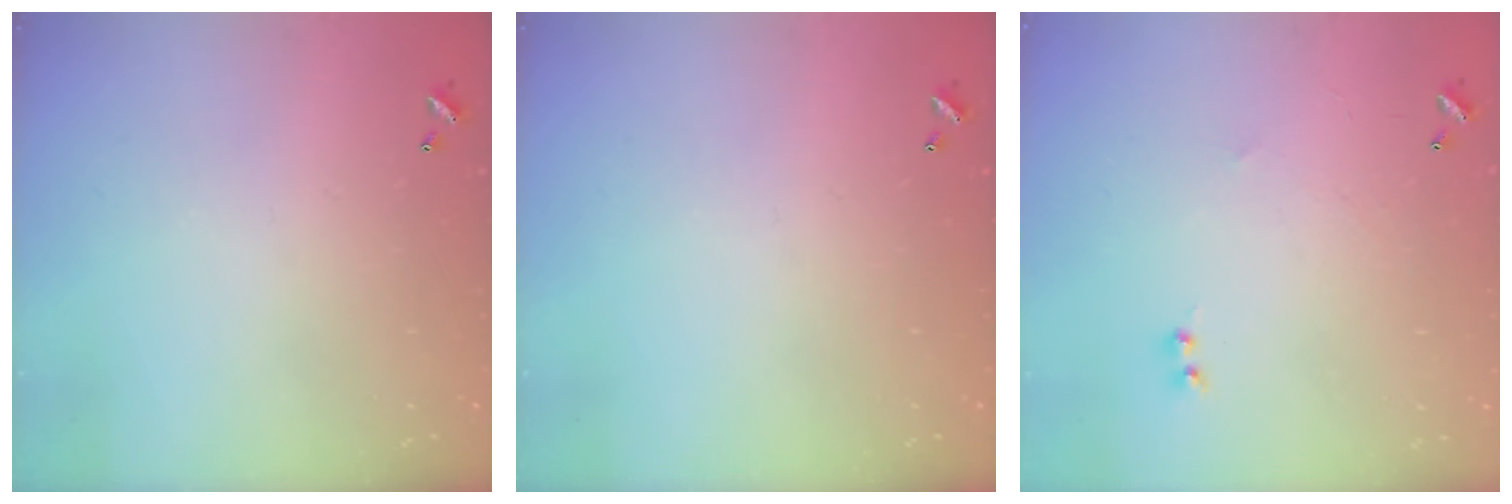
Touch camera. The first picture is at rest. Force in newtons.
{"total": 0.0}
{"total": 1.1, "press": 0.9, "slide": 0.6}